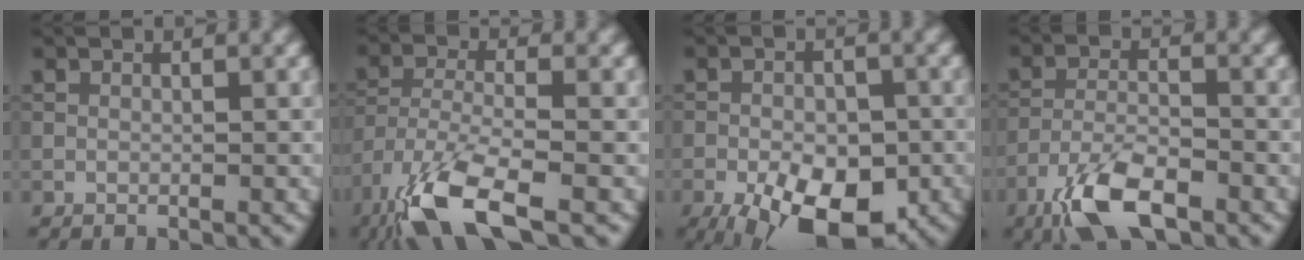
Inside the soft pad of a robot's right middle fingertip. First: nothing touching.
{"total": 8.9, "force": [-5.6, 2.9, 6.3], "torque": [-0.136, -0.015, -0.112]}
{"total": 11.2, "force": [-5.7, 5.3, 8.0], "torque": [-0.109, -0.021, -0.087]}
{"total": 6.8, "force": [-4.5, 2.4, 4.6], "torque": [-0.090, -0.002, -0.091]}